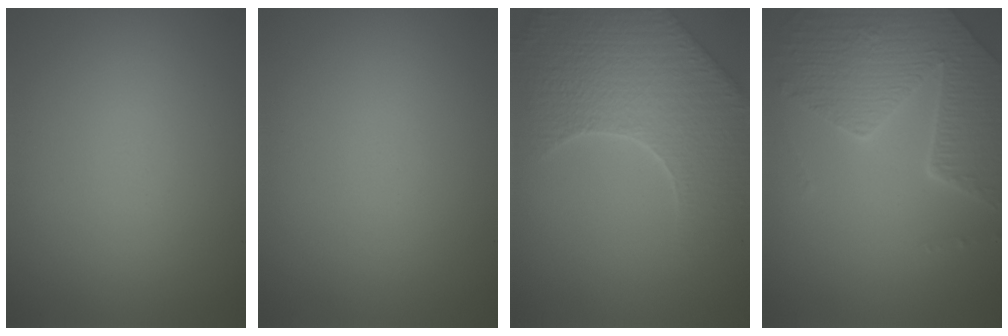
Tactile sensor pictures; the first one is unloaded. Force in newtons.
{"total": 0.0}
{"total": 9.0, "press": 6.4, "slide": 6.4}
{"total": 6.7, "press": 5.4, "slide": 4.1}